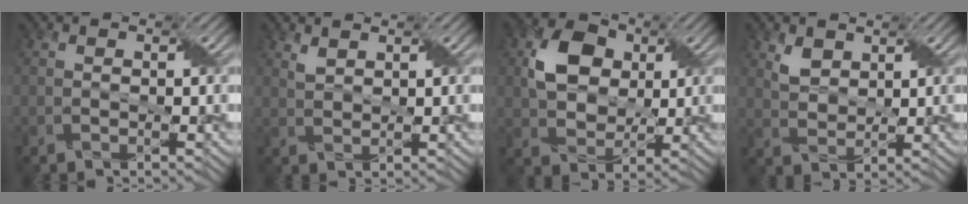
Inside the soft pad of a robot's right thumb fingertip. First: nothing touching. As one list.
[{"total": 1.5, "force": [1.2, 0.5, 0.6], "torque": [-0.021, 0.000, 0.029]}, {"total": 7.8, "force": [2.0, 6.0, 4.6], "torque": [-0.105, 0.008, 0.031]}, {"total": 3.1, "force": [1.9, 1.9, 1.4], "torque": [-0.039, -0.004, 0.040]}]